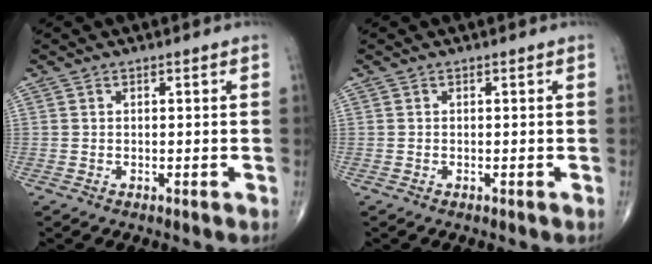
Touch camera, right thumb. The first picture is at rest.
{"total": 0.0}